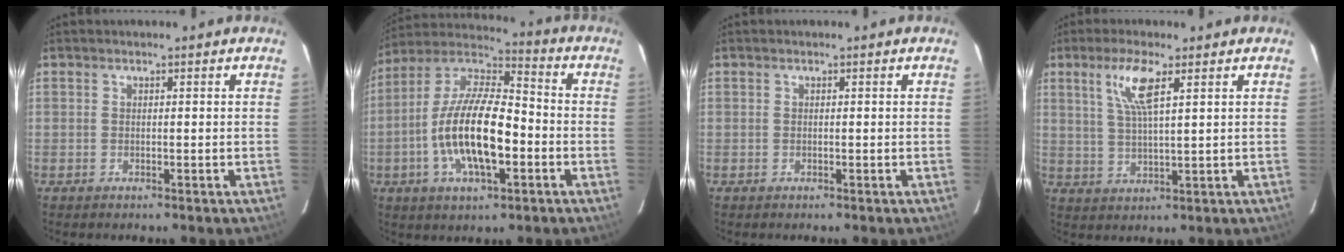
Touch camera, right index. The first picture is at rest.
{"total": 17.6, "force": [-4.3, 6.5, 15.8], "torque": [-0.311, -0.001, -0.084]}
{"total": 0.0}
{"total": 6.7, "force": [3.2, 1.0, 5.8], "torque": [-0.118, 0.001, 0.065]}